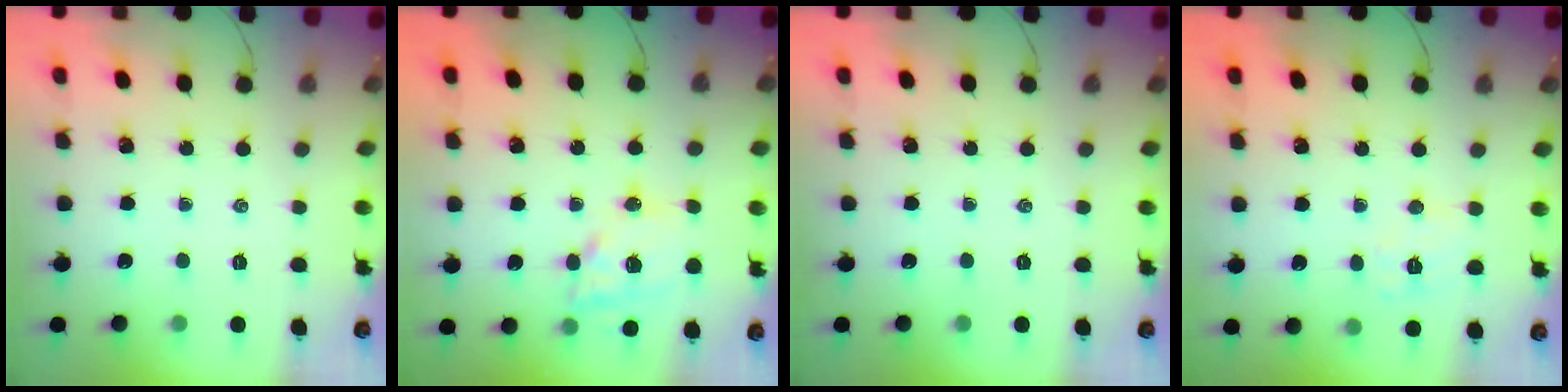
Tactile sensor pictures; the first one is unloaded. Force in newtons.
{"total": 14.5, "press": 14.2, "slide": 2.9}
{"total": 0.0}
{"total": 6.8, "press": 6.8, "slide": 1.0}